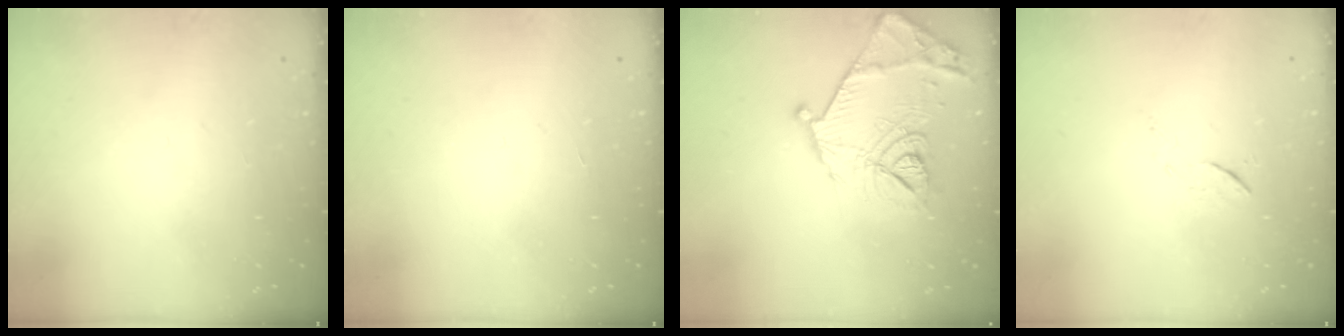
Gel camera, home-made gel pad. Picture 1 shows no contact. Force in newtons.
{"total": 1.7, "press": 1.7, "slide": 0.1}
{"total": 19.0, "press": 19.0, "slide": 0.7}
{"total": 5.3, "press": 5.3, "slide": 0.6}